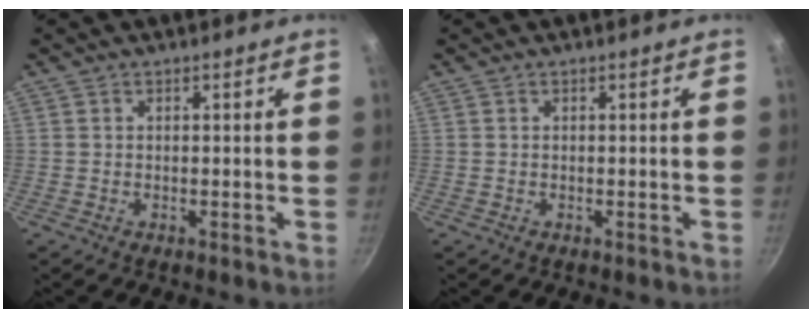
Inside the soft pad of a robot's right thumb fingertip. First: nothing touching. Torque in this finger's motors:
{"motor_torque": [0.00, 0.00, 0.00, 0.00, 0.00]}